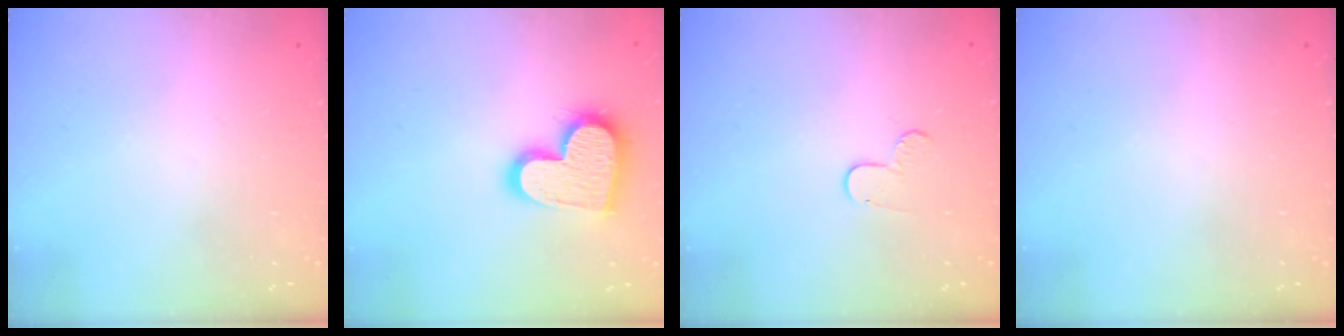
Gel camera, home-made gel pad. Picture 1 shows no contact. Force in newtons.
{"total": 17.2, "press": 17.1, "slide": 1.2}
{"total": 5.7, "press": 5.7, "slide": 0.5}
{"total": 0.0}